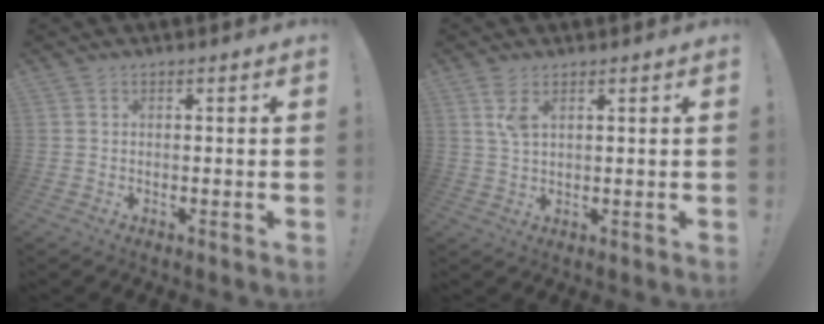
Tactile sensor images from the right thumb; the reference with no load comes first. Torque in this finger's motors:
{"motor_torque": [0.06, -0.03, 0.51, 0.03, 0.00]}